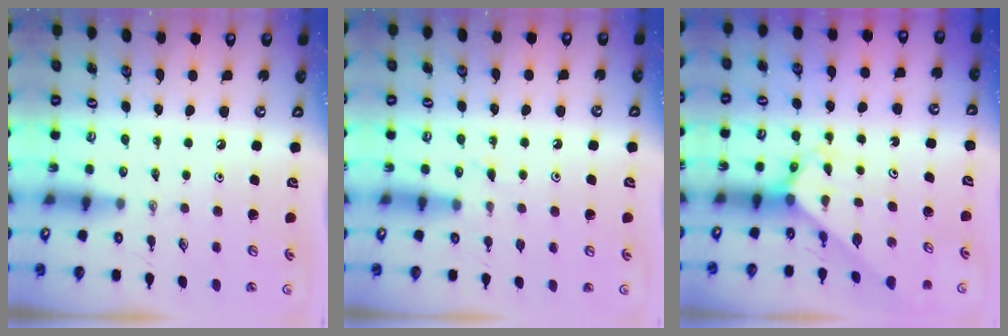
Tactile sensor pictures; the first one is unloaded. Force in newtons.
{"total": 4.3, "press": 4.3, "slide": 0.5}
{"total": 2.7, "press": 2.7, "slide": 0.1}